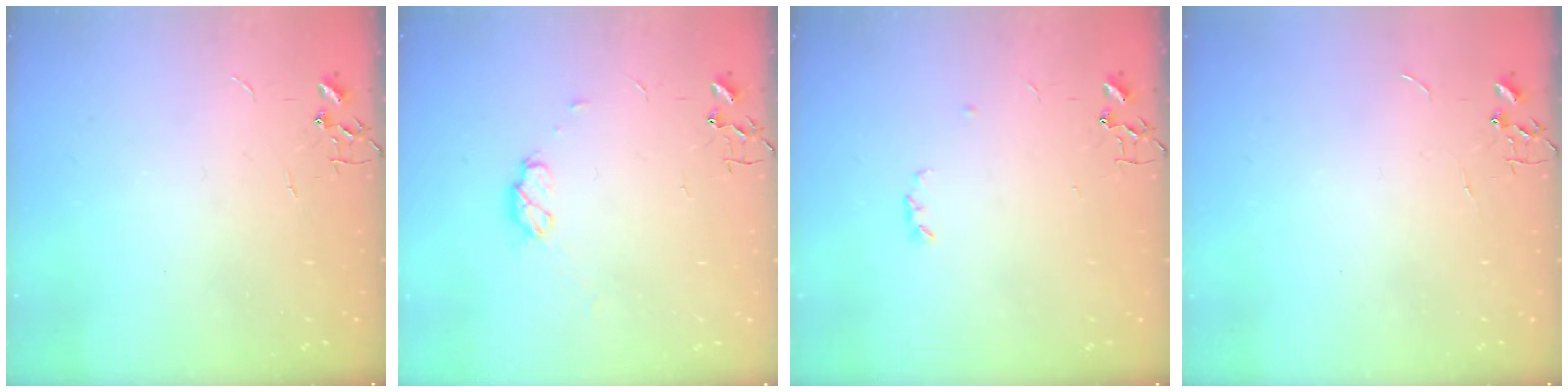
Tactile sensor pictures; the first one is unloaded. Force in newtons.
{"total": 7.0, "press": 6.9, "slide": 0.8}
{"total": 3.2, "press": 3.2, "slide": 0.5}
{"total": 0.0}